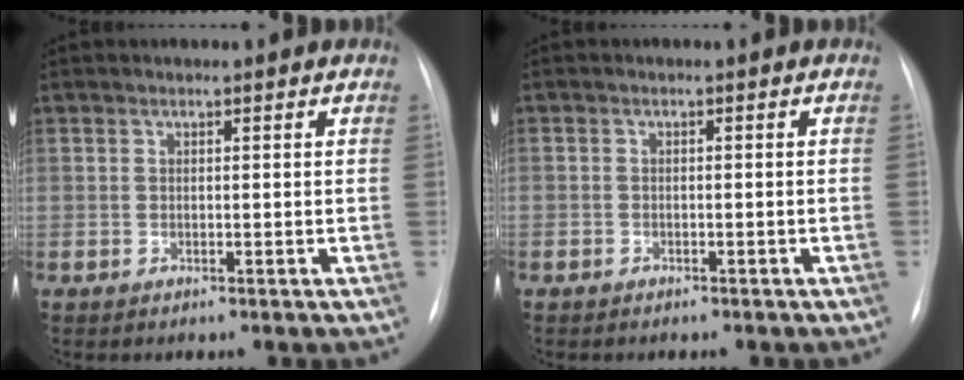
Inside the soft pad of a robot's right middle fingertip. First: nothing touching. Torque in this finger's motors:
{"motor_torque": [0.47, -0.55, -0.17, -0.21]}